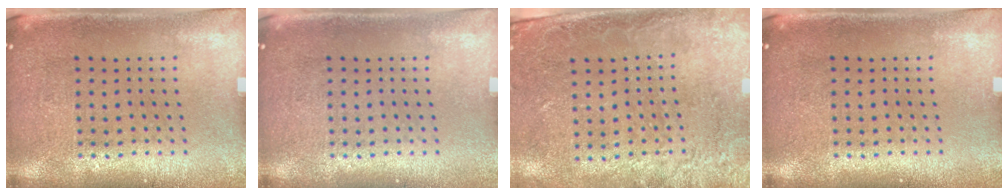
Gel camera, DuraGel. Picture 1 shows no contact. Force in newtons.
{"total": 0.0}
{"total": 2.6, "press": 1.9, "slide": 1.8}
{"total": 0.0}